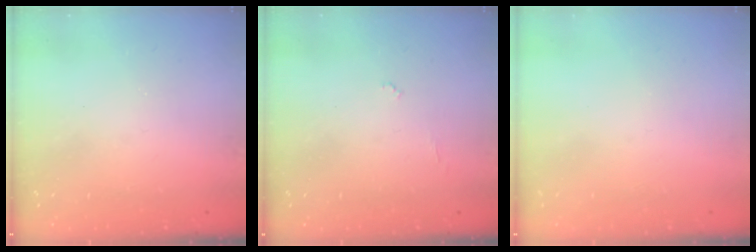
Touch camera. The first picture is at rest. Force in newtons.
{"total": 3.9, "press": 3.9, "slide": 0.3}
{"total": 0.0}